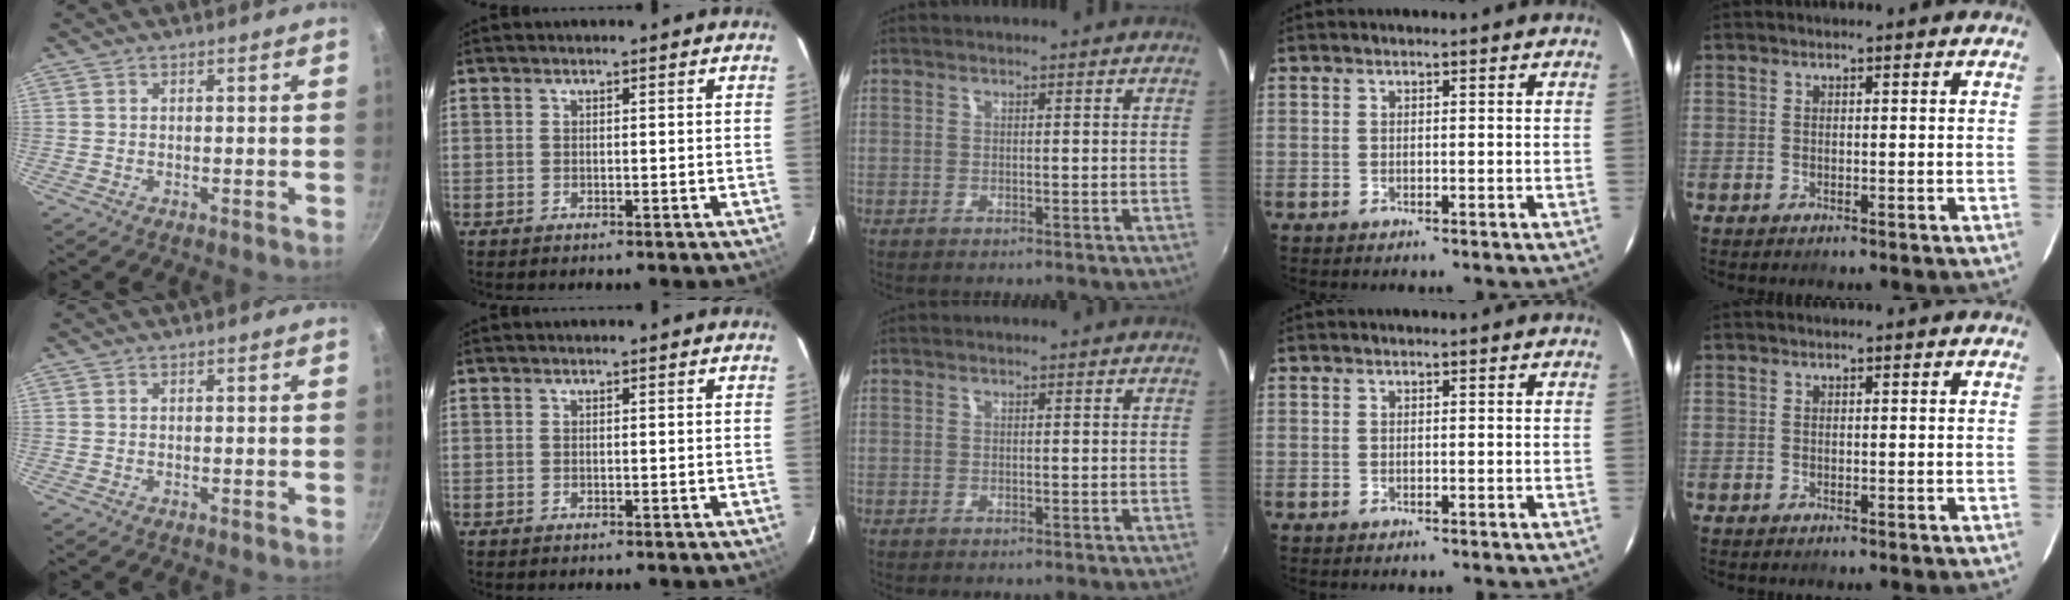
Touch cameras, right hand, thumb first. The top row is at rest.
{}